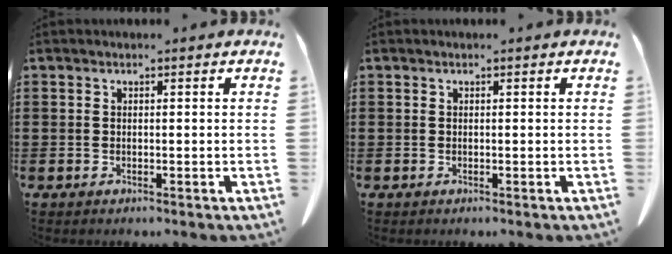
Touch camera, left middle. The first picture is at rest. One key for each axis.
{"total": 0.0}